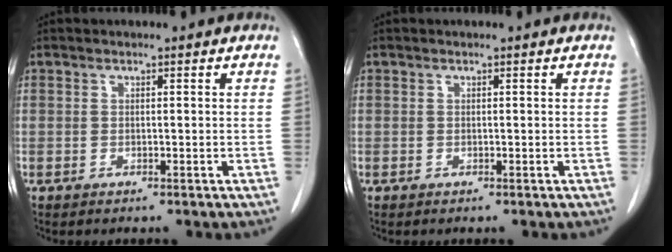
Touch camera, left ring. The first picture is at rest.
{"total": 0.0}